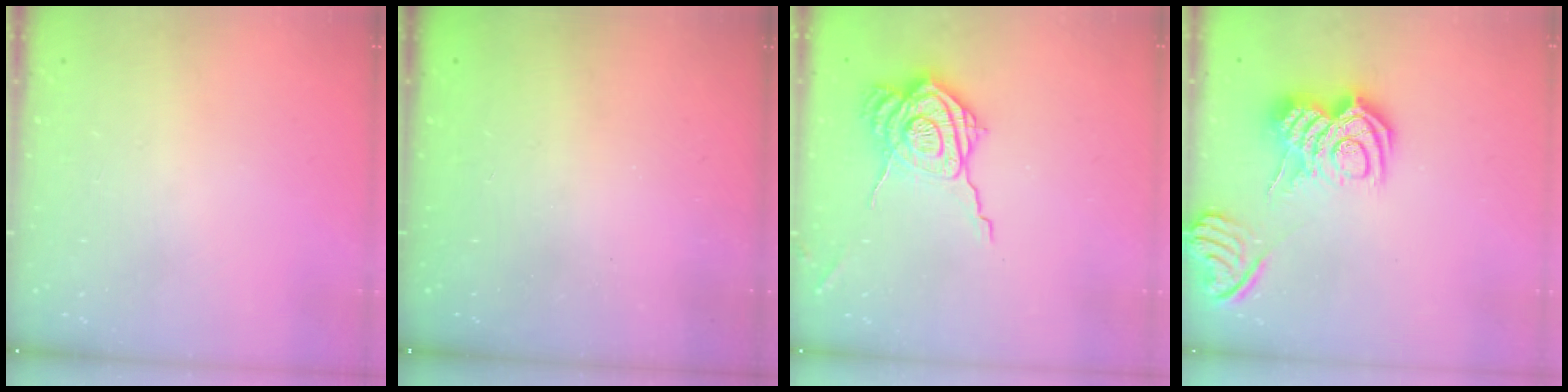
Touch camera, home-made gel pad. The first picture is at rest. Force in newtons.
{"total": 2.3, "press": 2.1, "slide": 0.8}
{"total": 16.3, "press": 16.3, "slide": 1.1}
{"total": 11.4, "press": 11.4, "slide": 0.6}